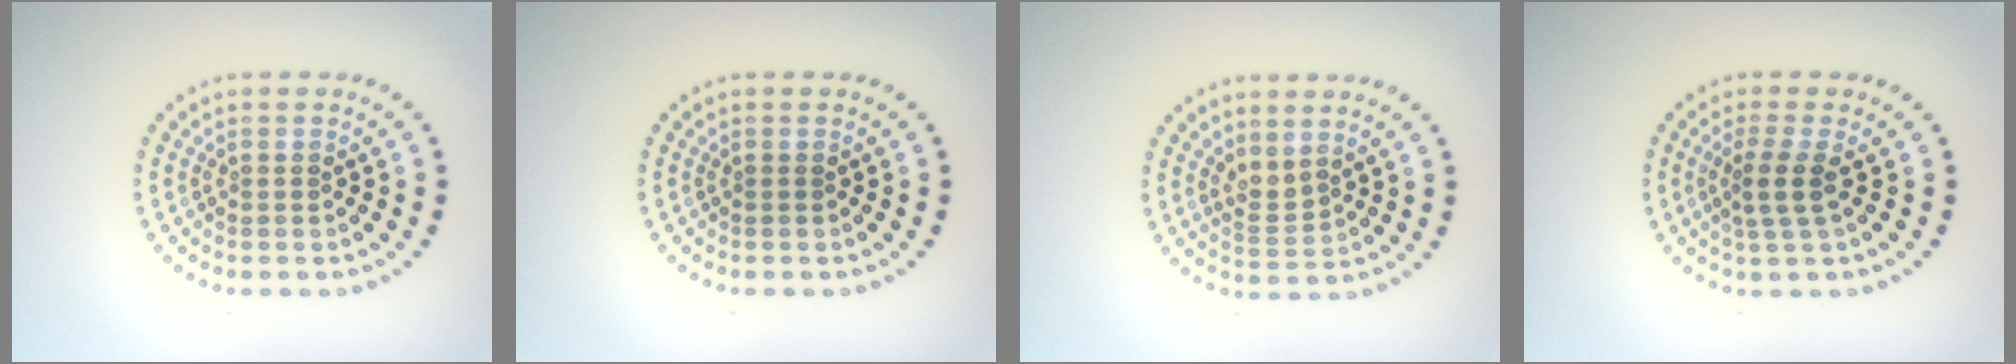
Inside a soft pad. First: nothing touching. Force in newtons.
{"total": 0.0}
{"total": 1.7, "press": 1.3, "slide": 1.1}
{"total": 2.2, "press": 1.8, "slide": 1.3}